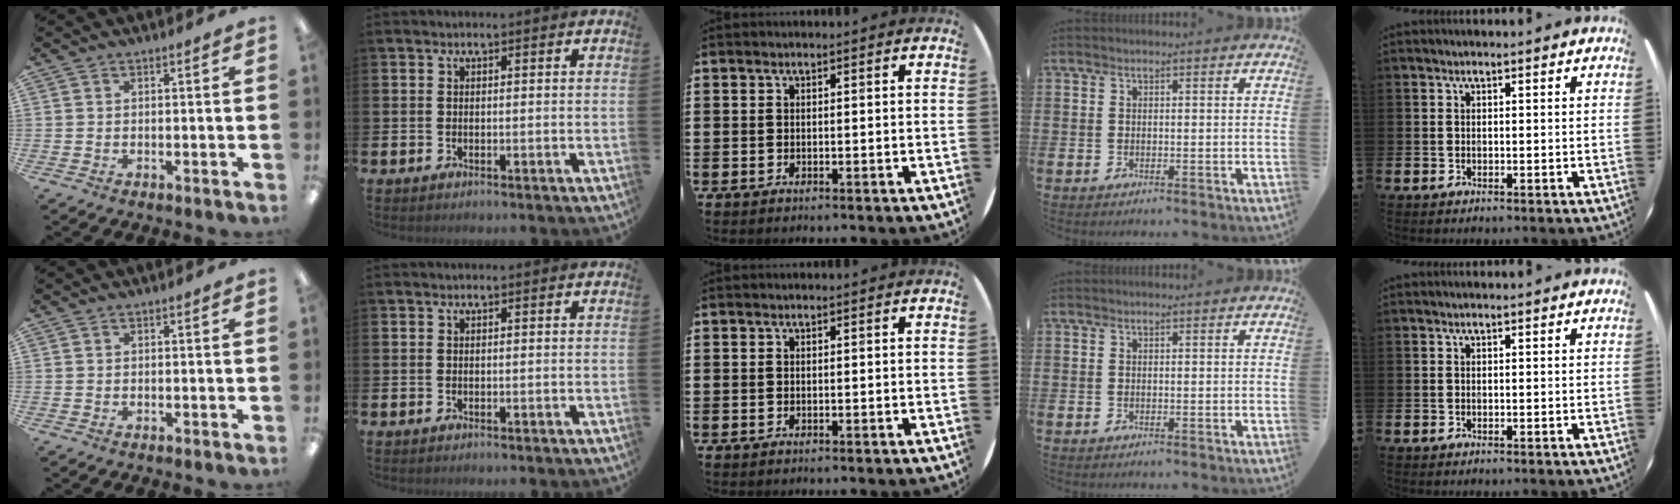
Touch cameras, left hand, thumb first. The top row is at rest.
{}